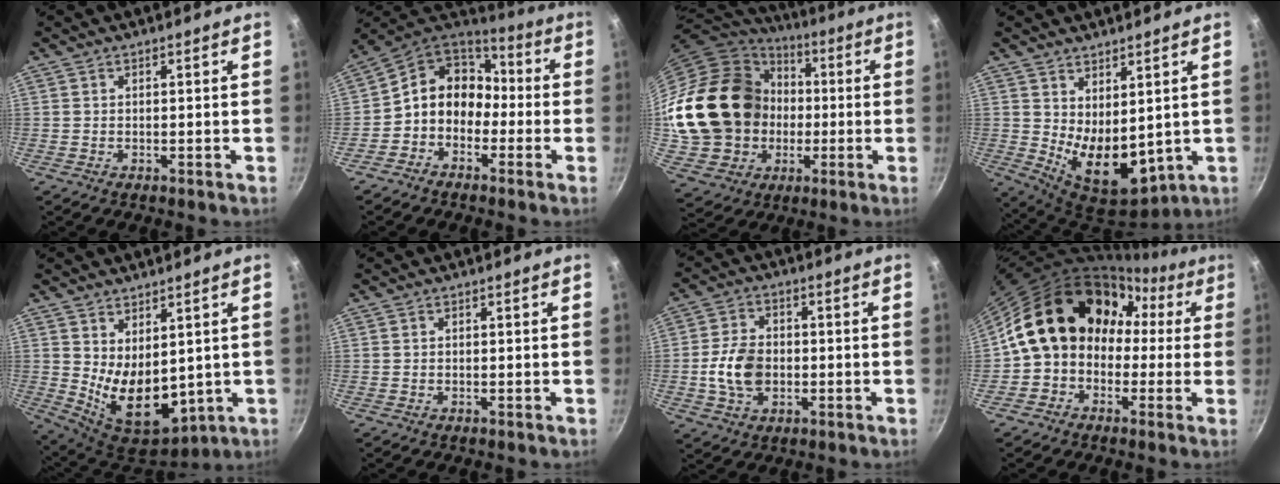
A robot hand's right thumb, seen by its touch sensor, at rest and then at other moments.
{"total": 11.2, "force": [-2.4, 9.4, 5.7], "torque": [-0.051, 0.050, -0.066]}
{"total": 23.7, "force": [1.2, 20.5, 11.9], "torque": [-0.202, 0.033, 0.047]}
{"total": 11.7, "force": [2.3, 6.7, 9.3], "torque": [-0.122, -0.047, 0.062]}
{"total": 12.4, "force": [1.6, 7.7, 9.7], "torque": [-0.130, -0.044, 0.056]}
{"total": 0.0}
{"total": 8.9, "force": [-1.2, 6.3, 6.2], "torque": [-0.105, 0.015, -0.025]}
{"total": 17.5, "force": [0.8, 14.2, 10.1], "torque": [-0.133, 0.062, -0.004]}